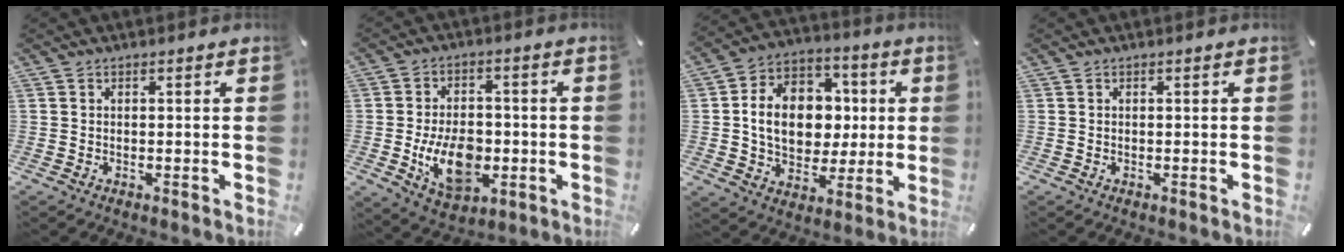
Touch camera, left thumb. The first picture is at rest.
{"total": 12.7, "force": [-2.9, 8.3, 9.2], "torque": [-0.167, -0.003, -0.047]}
{"total": 14.5, "force": [0.0, 12.0, 8.1], "torque": [-0.160, 0.010, 0.005]}
{"total": 0.0}